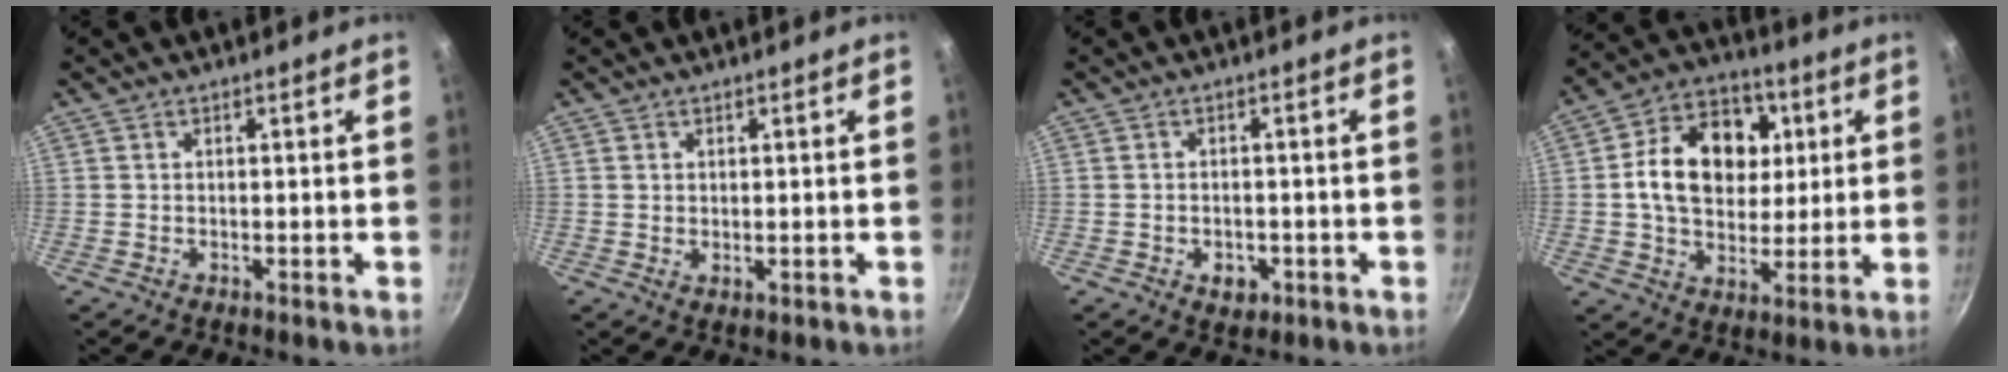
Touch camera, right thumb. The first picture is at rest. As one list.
[{"total": 1.0, "force": [0.5, 0.7, 0.6], "torque": [-0.006, -0.010, 0.004]}, {"total": 3.7, "force": [-1.4, 2.6, 2.2], "torque": [-0.027, 0.010, -0.012]}, {"total": 17.6, "force": [3.2, 13.2, 11.1], "torque": [-0.147, 0.011, 0.043]}]